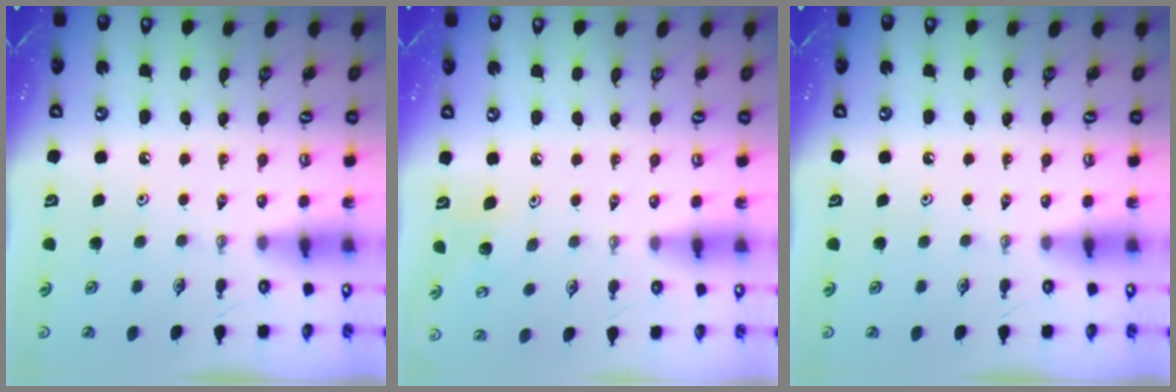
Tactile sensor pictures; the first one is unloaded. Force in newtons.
{"total": 7.7, "press": 7.5, "slide": 1.7}
{"total": 0.0}